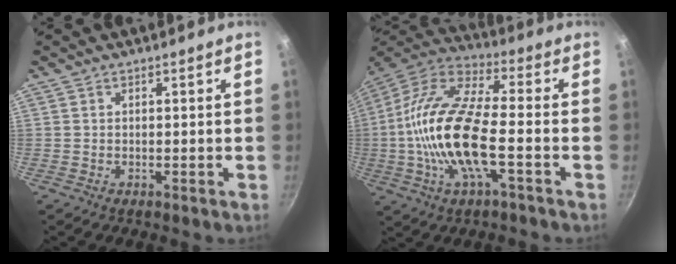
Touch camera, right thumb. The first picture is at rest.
{"total": 19.5, "force": [-3.4, 7.2, 17.8], "torque": [-0.350, 0.034, -0.082]}